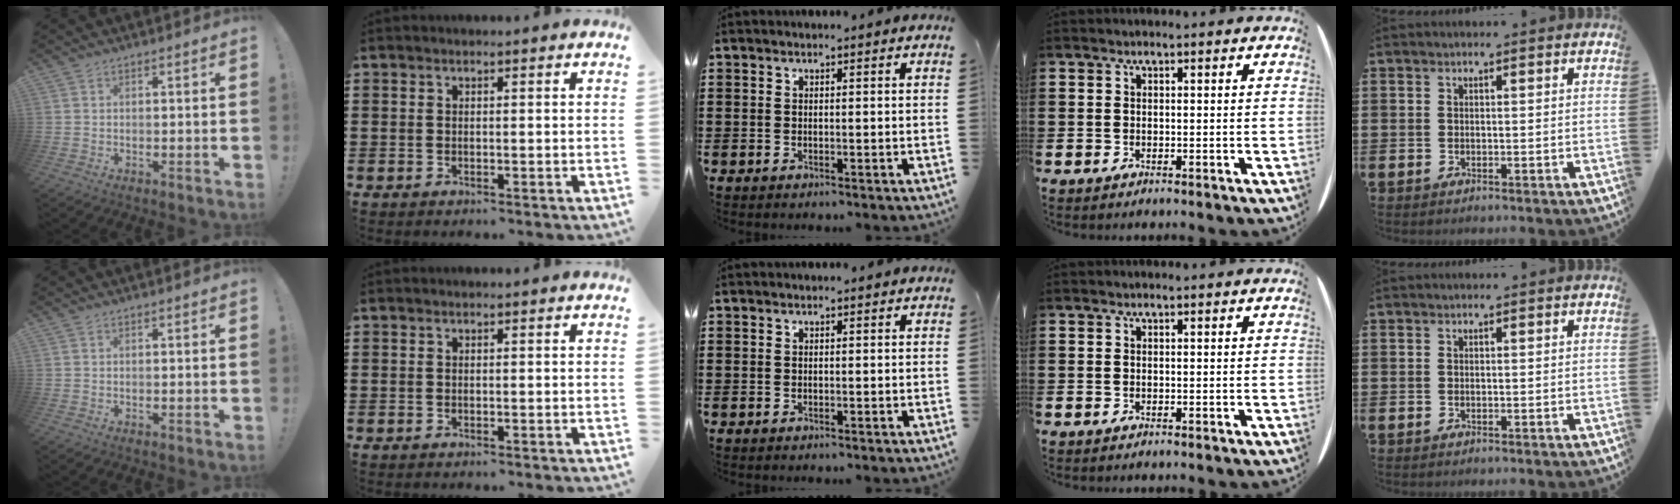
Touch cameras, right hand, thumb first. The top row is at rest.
{}